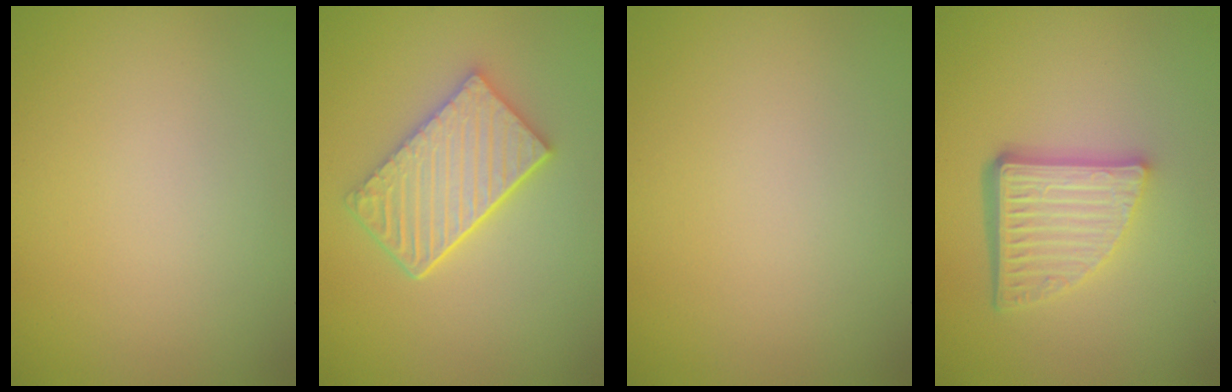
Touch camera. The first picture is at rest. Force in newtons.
{"total": 5.1, "press": 4.2, "slide": 2.8}
{"total": 0.0}
{"total": 5.7, "press": 3.8, "slide": 4.2}